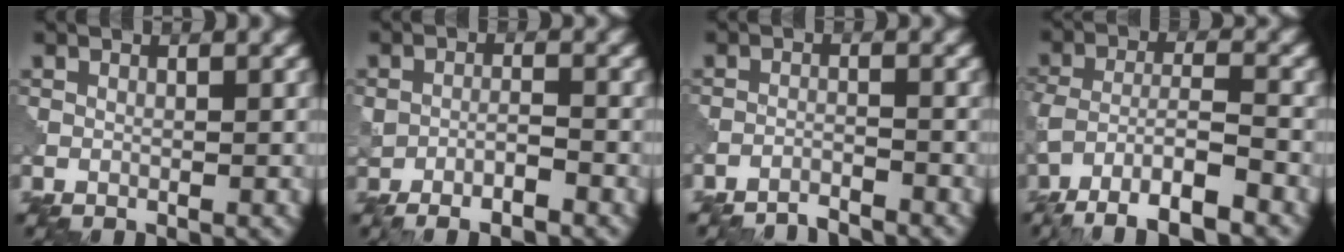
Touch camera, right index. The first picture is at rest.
{"total": 2.7, "force": [-1.6, 0.9, 2.0], "torque": [-0.038, 0.000, -0.030]}
{"total": 2.5, "force": [-2.5, 0.1, 0.5], "torque": [0.001, 0.002, -0.048]}
{"total": 6.5, "force": [-4.3, 1.8, 4.6], "torque": [-0.083, -0.001, -0.085]}